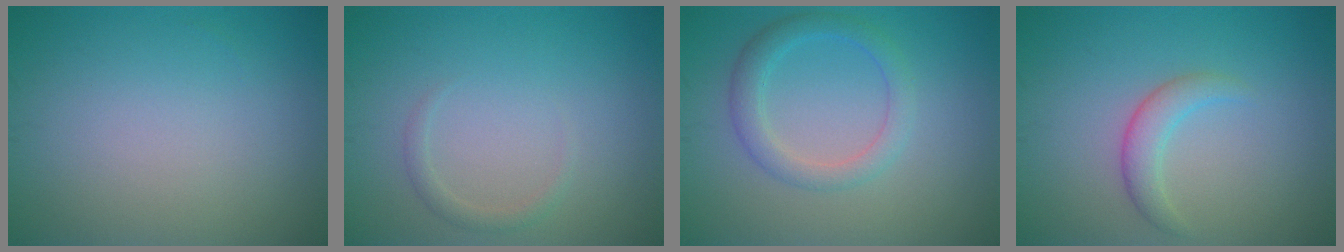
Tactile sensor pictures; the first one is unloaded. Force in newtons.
{"total": 1.1, "press": 1.1, "slide": 0.1}
{"total": 2.8, "press": 2.8, "slide": 0.1}
{"total": 2.3, "press": 2.3, "slide": 0.2}